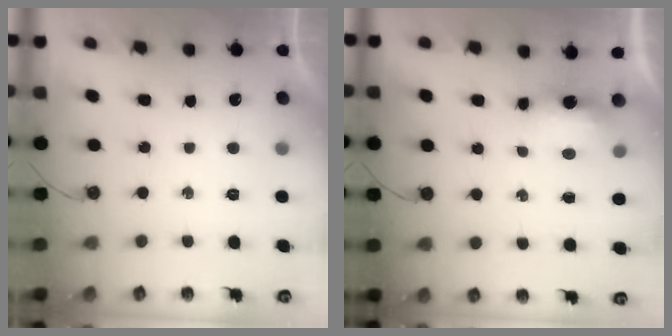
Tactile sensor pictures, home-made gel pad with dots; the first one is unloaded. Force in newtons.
{"total": 6.5, "press": 6.1, "slide": 2.3}